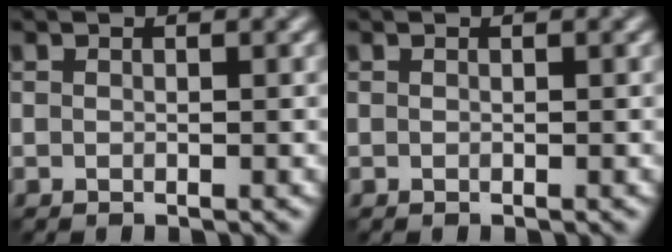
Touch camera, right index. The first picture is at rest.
{"total": 0.0}